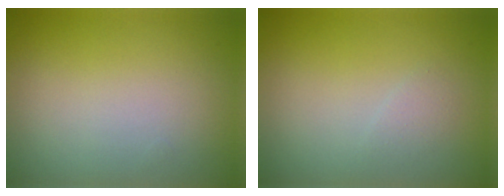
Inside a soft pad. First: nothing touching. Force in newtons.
{"total": 0.8, "press": 0.8, "slide": 0.1}